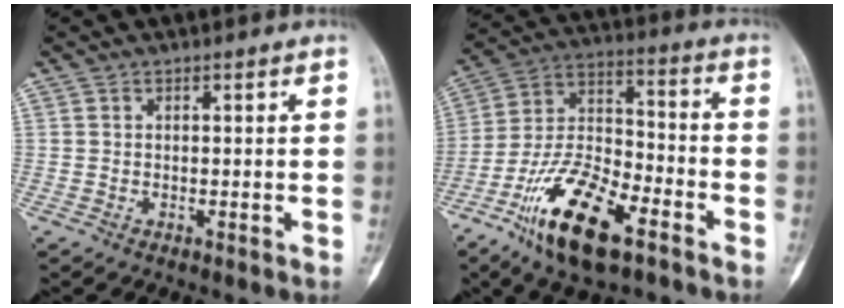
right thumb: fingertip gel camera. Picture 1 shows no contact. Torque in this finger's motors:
{"motor_torque": [0.35, 0.90, 1.62, -1.15, 0.24]}